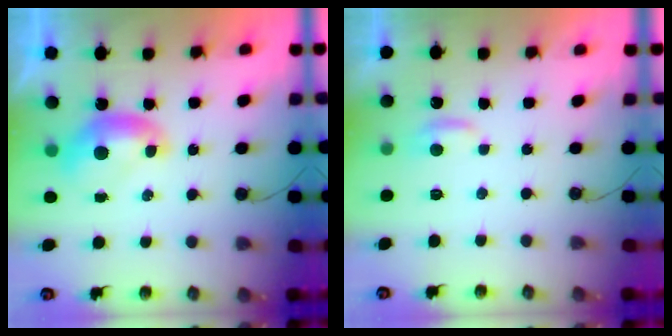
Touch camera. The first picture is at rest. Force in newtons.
{"total": 1.9, "press": 1.9, "slide": 0.4}